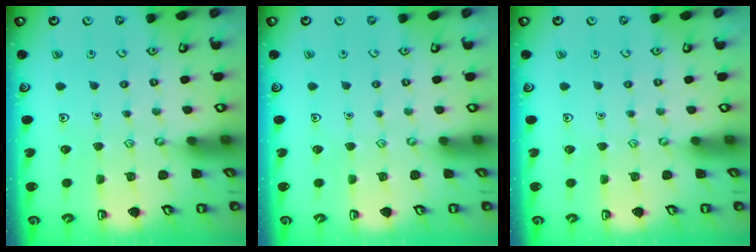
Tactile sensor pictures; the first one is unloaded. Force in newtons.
{"total": 0.0}
{"total": 0.0}